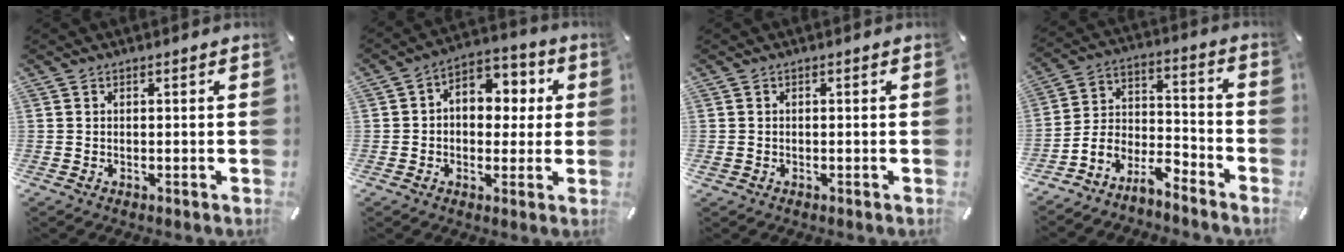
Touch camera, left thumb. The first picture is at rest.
{"total": 7.5, "force": [0.6, 6.2, 4.1], "torque": [-0.053, 0.001, 0.004]}
{"total": 0.7, "force": [-0.3, 0.6, 0.3], "torque": [-0.004, 0.003, -0.007]}
{"total": 8.7, "force": [-7.6, 3.4, 2.5], "torque": [-0.039, 0.027, -0.144]}